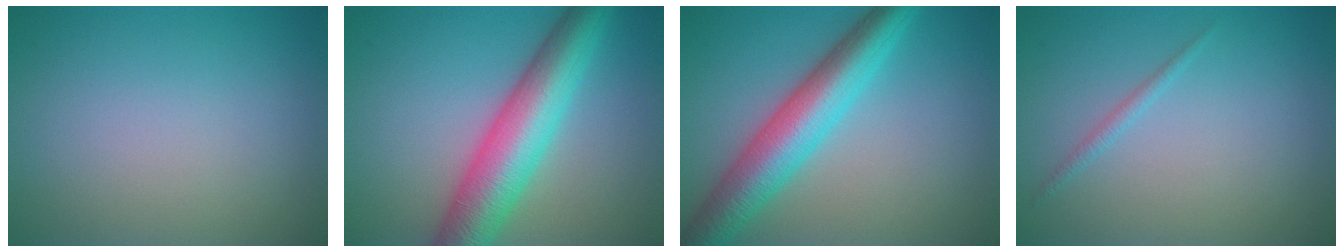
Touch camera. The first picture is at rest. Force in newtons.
{"total": 8.6, "press": 8.6, "slide": 0.2}
{"total": 7.4, "press": 7.4, "slide": 0.2}
{"total": 0.8, "press": 0.8, "slide": 0.1}